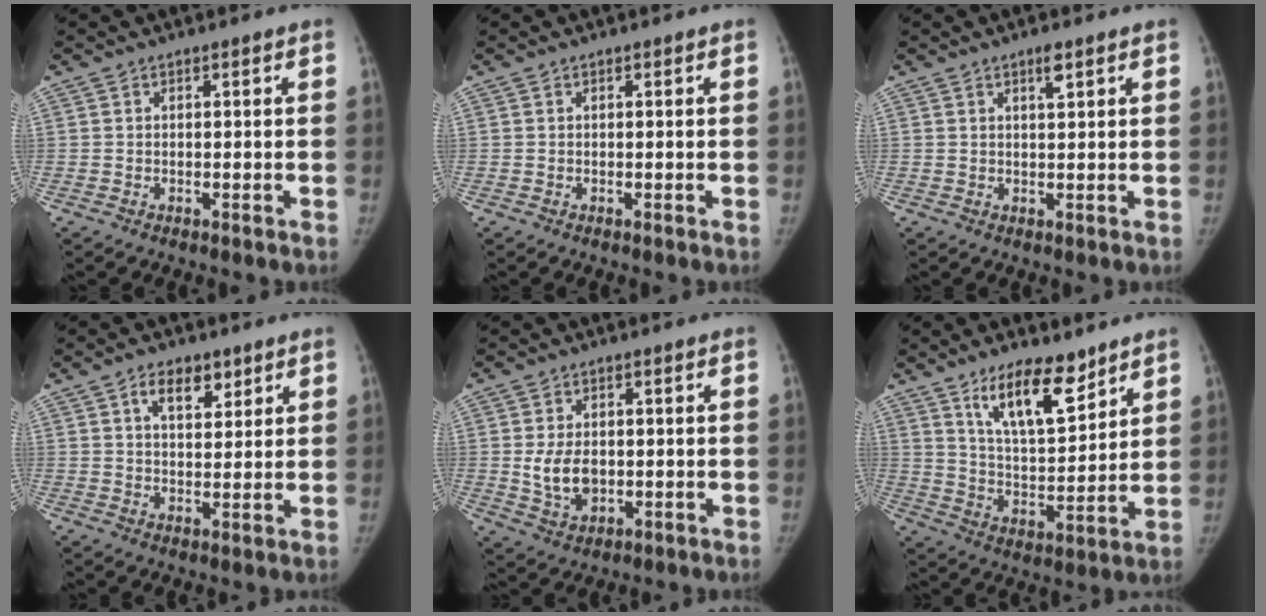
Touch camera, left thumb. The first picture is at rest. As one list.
[{"total": 0.0}, {"total": 2.2, "force": [1.4, 0.5, 1.7], "torque": [-0.025, -0.007, 0.023]}, {"total": 6.4, "force": [3.5, 3.6, 4.0], "torque": [-0.039, -0.018, 0.055]}, {"total": 6.7, "force": [-0.2, 4.6, 4.8], "torque": [-0.077, -0.006, 0.007]}, {"total": 13.1, "force": [8.7, 4.7, 8.6], "torque": [-0.119, -0.060, 0.159]}]